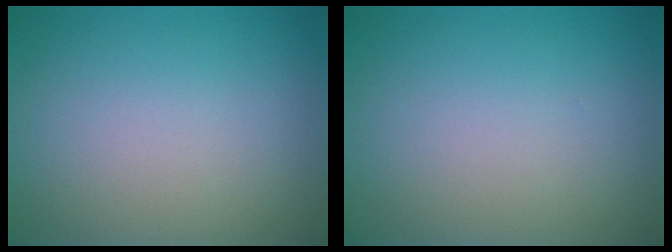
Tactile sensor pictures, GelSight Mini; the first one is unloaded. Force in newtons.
{"total": 0.0}